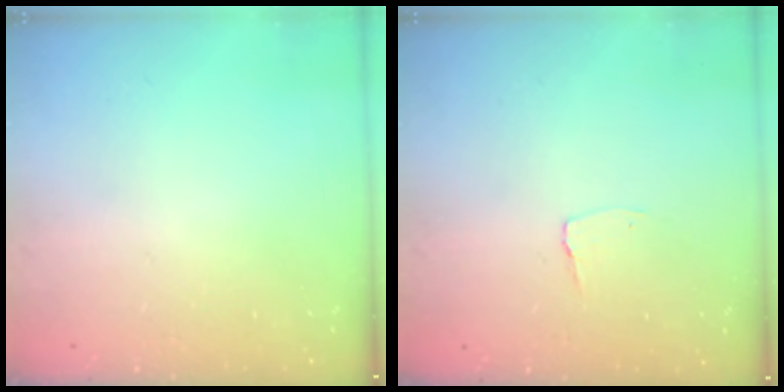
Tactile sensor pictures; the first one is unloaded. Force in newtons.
{"total": 2.9, "press": 2.9, "slide": 0.3}